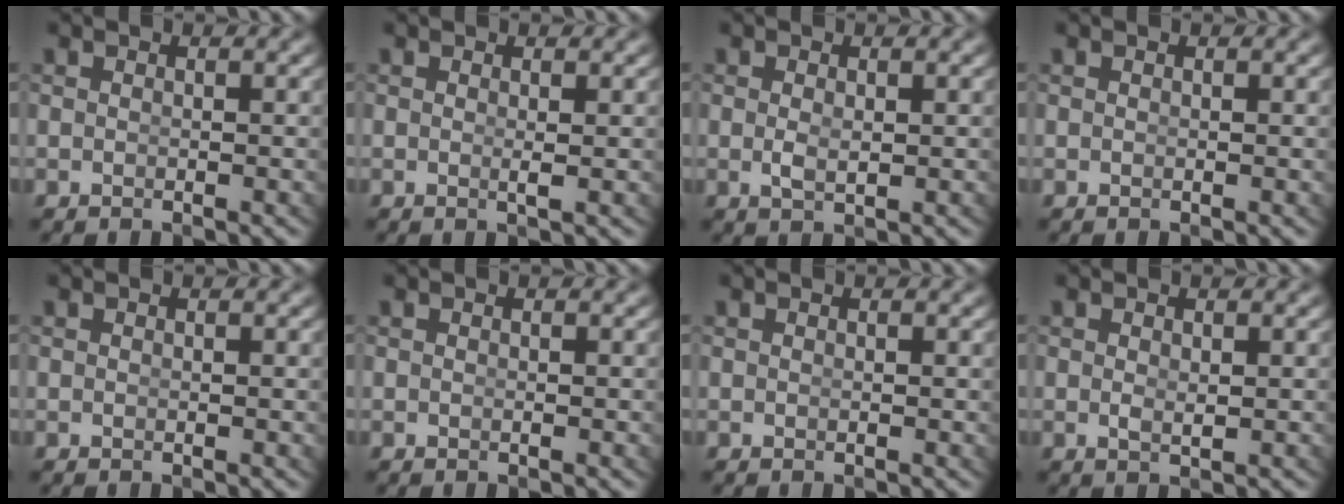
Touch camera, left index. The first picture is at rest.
{"total": 0.7, "force": [0.1, -0.4, 0.6], "torque": [-0.012, -0.008, 0.004]}
{"total": 1.1, "force": [-0.1, 0.2, 1.1], "torque": [-0.026, -0.018, 0.011]}
{"total": 0.0}
{"total": 0.0}
{"total": 0.0}
{"total": 0.0}
{"total": 0.8, "force": [0.0, -0.1, 0.8], "torque": [-0.018, -0.015, 0.012]}